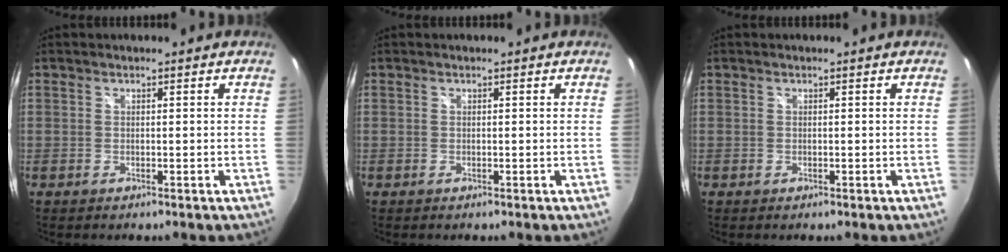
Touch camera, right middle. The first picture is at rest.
{"total": 0.0}
{"total": 0.0}